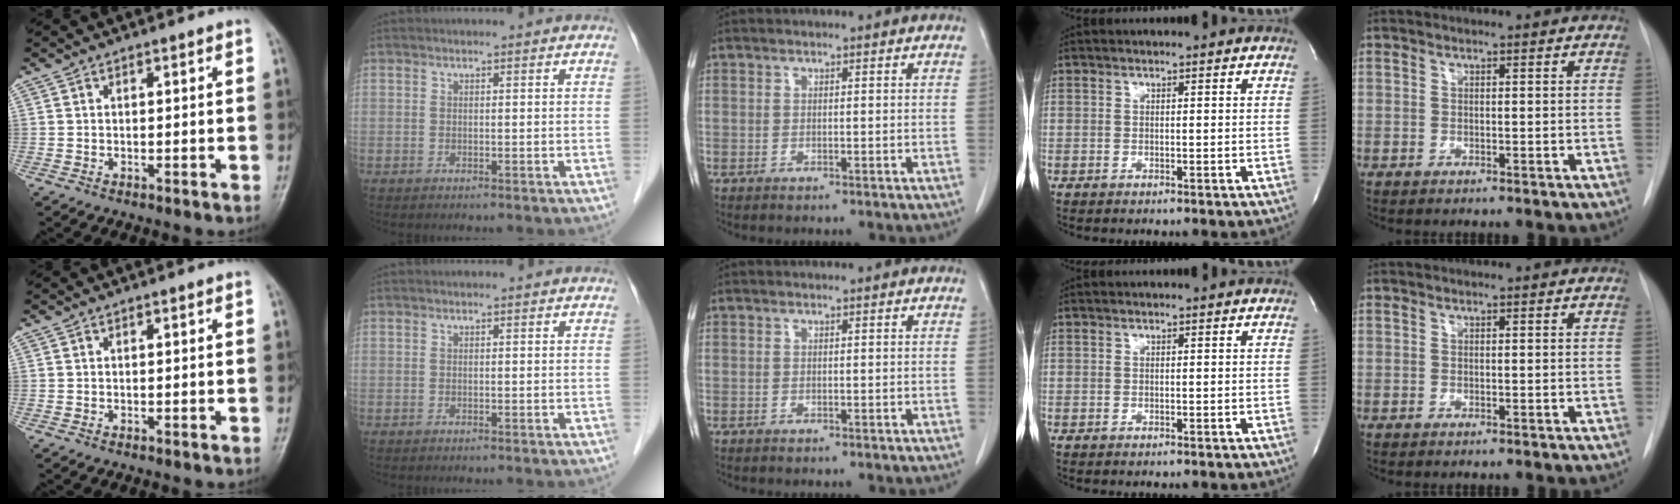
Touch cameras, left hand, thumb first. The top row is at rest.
{}